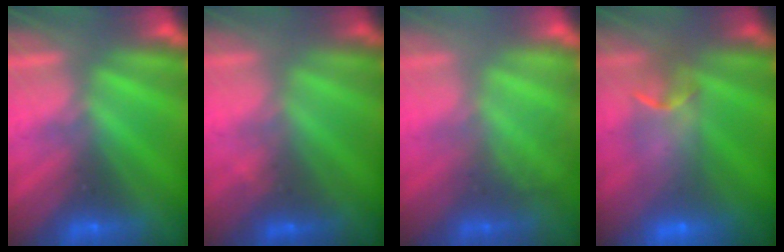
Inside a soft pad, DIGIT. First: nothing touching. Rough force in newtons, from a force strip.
{"total": 1.9}
{"total": 2.5}
{"total": 6.2}